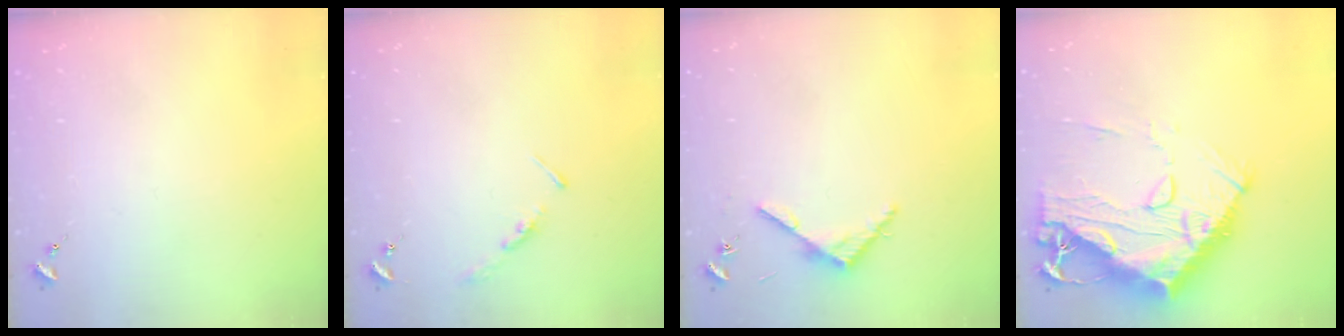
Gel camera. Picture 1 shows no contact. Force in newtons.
{"total": 3.5, "press": 3.5, "slide": 0.3}
{"total": 4.2, "press": 4.2, "slide": 0.4}
{"total": 23.2, "press": 23.1, "slide": 2.2}